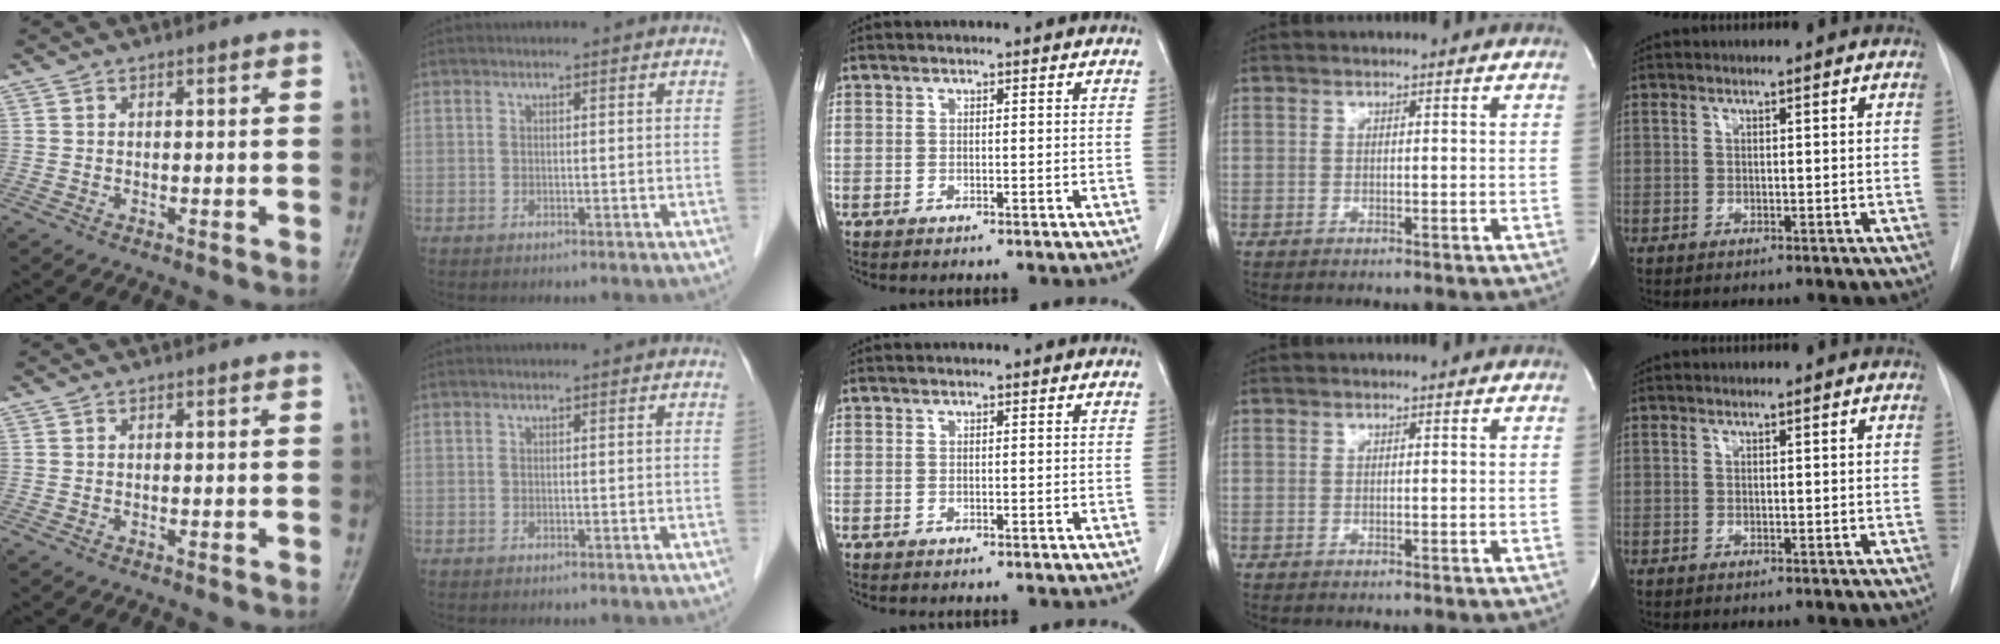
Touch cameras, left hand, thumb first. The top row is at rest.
{}